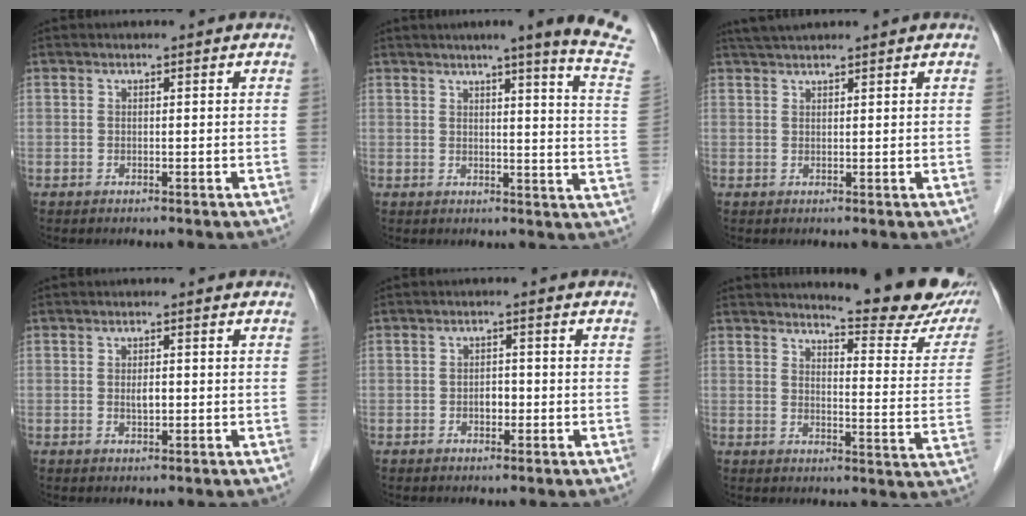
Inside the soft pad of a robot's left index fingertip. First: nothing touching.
{"total": 13.4, "force": [10.8, -1.9, 7.7], "torque": [-0.099, -0.054, 0.106]}
{"total": 3.0, "force": [2.8, -0.2, 1.1], "torque": [-0.018, 0.021, 0.052]}
{"total": 1.7, "force": [-0.1, 0.7, 1.5], "torque": [-0.028, 0.000, 0.000]}
{"total": 1.9, "force": [-0.6, 1.2, 1.4], "torque": [-0.019, 0.005, -0.009]}
{"total": 14.8, "force": [13.4, 1.5, 6.0], "torque": [-0.070, -0.066, 0.145]}